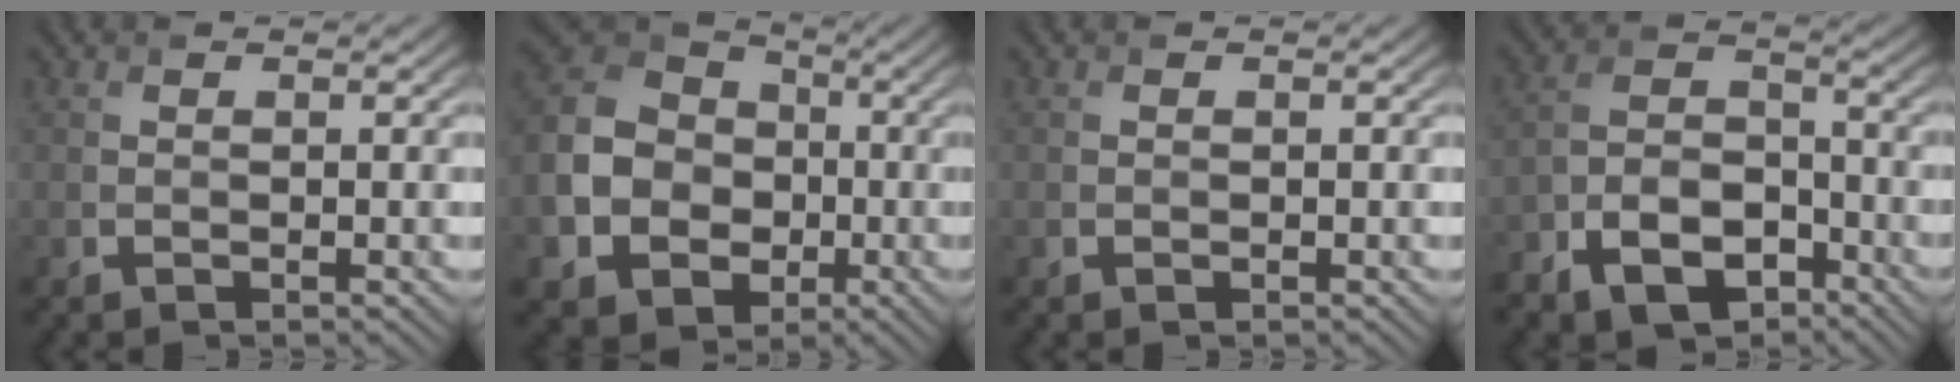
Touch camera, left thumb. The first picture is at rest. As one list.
[{"total": 13.6, "force": [-2.8, 11.6, 6.6], "torque": [-0.196, -0.029, -0.074]}, {"total": 0.0}, {"total": 8.9, "force": [-6.0, 5.2, 4.2], "torque": [-0.093, -0.012, -0.115]}]